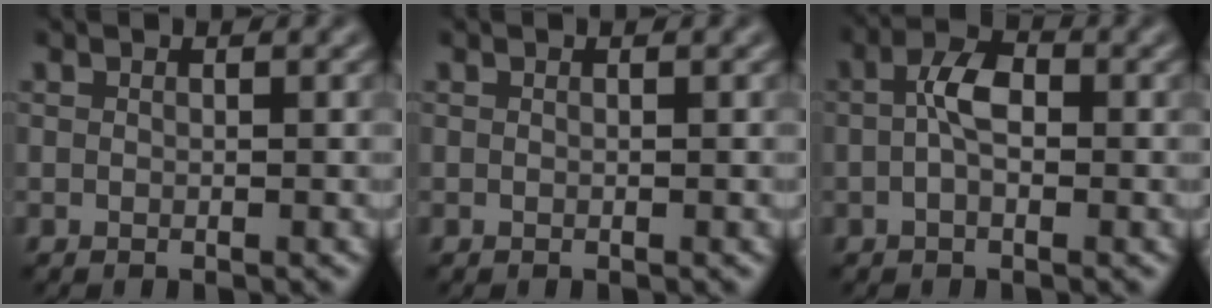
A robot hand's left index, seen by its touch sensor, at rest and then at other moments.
{"total": 0.0}
{"total": 3.1, "force": [-0.1, 1.6, 2.7], "torque": [-0.051, 0.009, -0.009]}